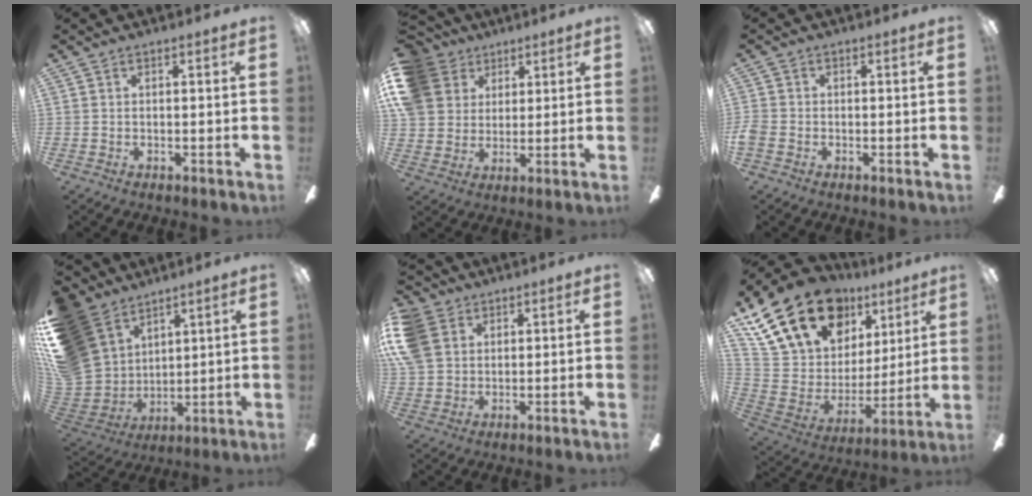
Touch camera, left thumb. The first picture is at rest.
{"total": 13.2, "force": [6.1, 10.7, 4.7], "torque": [-0.111, -0.017, 0.121]}
{"total": 2.2, "force": [-0.9, 1.7, 1.1], "torque": [-0.025, 0.003, -0.017]}
{"total": 20.4, "force": [11.0, 14.8, 8.7], "torque": [-0.219, -0.058, 0.220]}
{"total": 10.7, "force": [4.1, 8.6, 4.9], "torque": [-0.129, 0.004, 0.081]}
{"total": 24.2, "force": [15.4, 14.7, 11.5], "torque": [-0.234, -0.080, 0.295]}